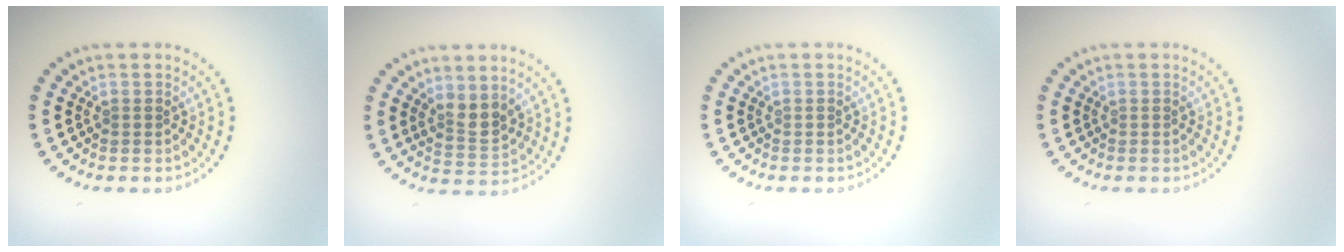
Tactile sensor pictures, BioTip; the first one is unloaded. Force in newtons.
{"total": 2.6, "press": 2.4, "slide": 1.1}
{"total": 0.0}
{"total": 0.0}